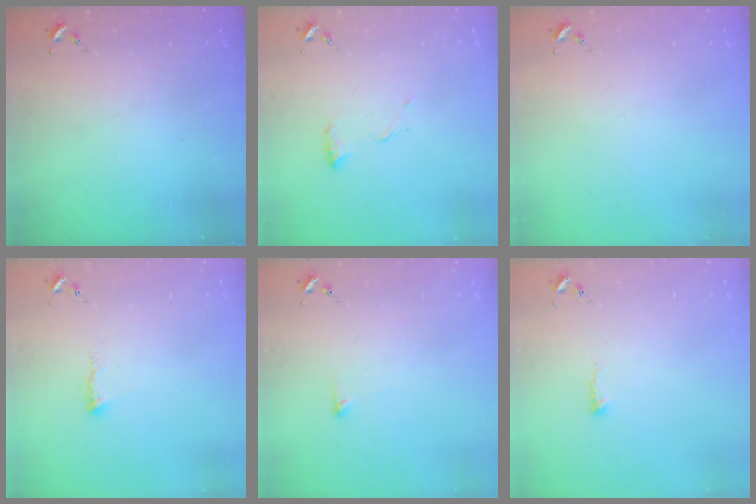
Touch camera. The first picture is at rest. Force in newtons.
{"total": 7.6, "press": 7.6, "slide": 0.2}
{"total": 0.0}
{"total": 7.5, "press": 7.5, "slide": 0.7}
{"total": 4.3, "press": 4.2, "slide": 1.2}
{"total": 5.1, "press": 5.0, "slide": 0.5}